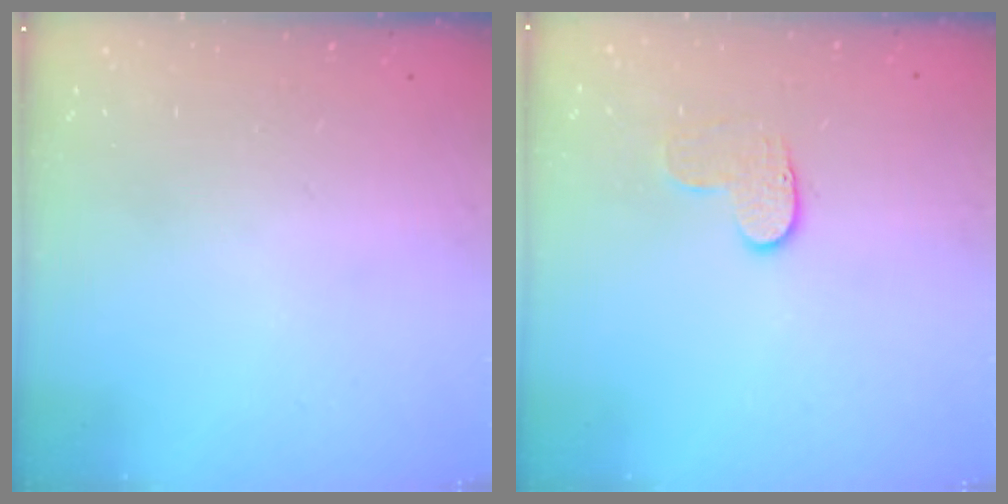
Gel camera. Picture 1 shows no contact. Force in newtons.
{"total": 5.1, "press": 5.1, "slide": 0.5}